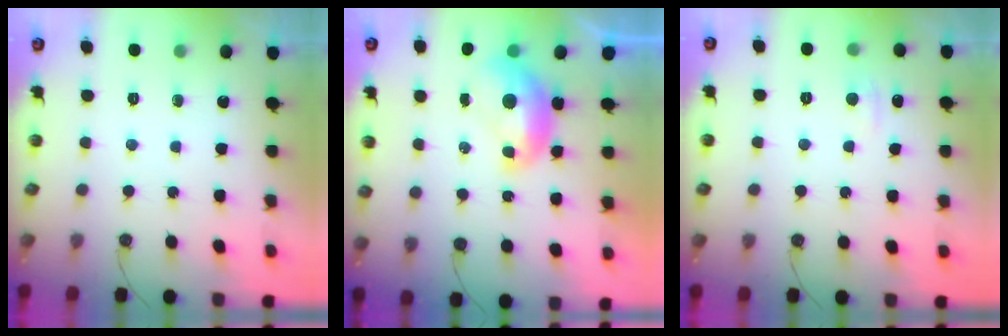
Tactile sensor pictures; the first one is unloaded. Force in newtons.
{"total": 1.8, "press": 1.8, "slide": 0.2}
{"total": 0.8, "press": 0.1, "slide": 0.8}